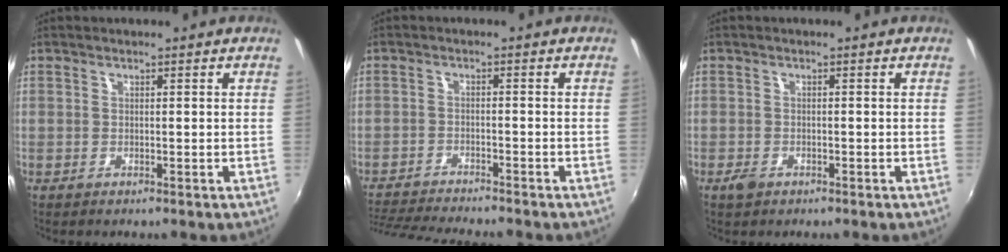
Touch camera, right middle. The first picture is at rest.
{"total": 10.0, "force": [-9.3, 0.3, 3.6], "torque": [-0.094, -0.019, -0.156]}
{"total": 1.9, "force": [-1.3, 1.0, 0.9], "torque": [-0.019, -0.004, -0.025]}